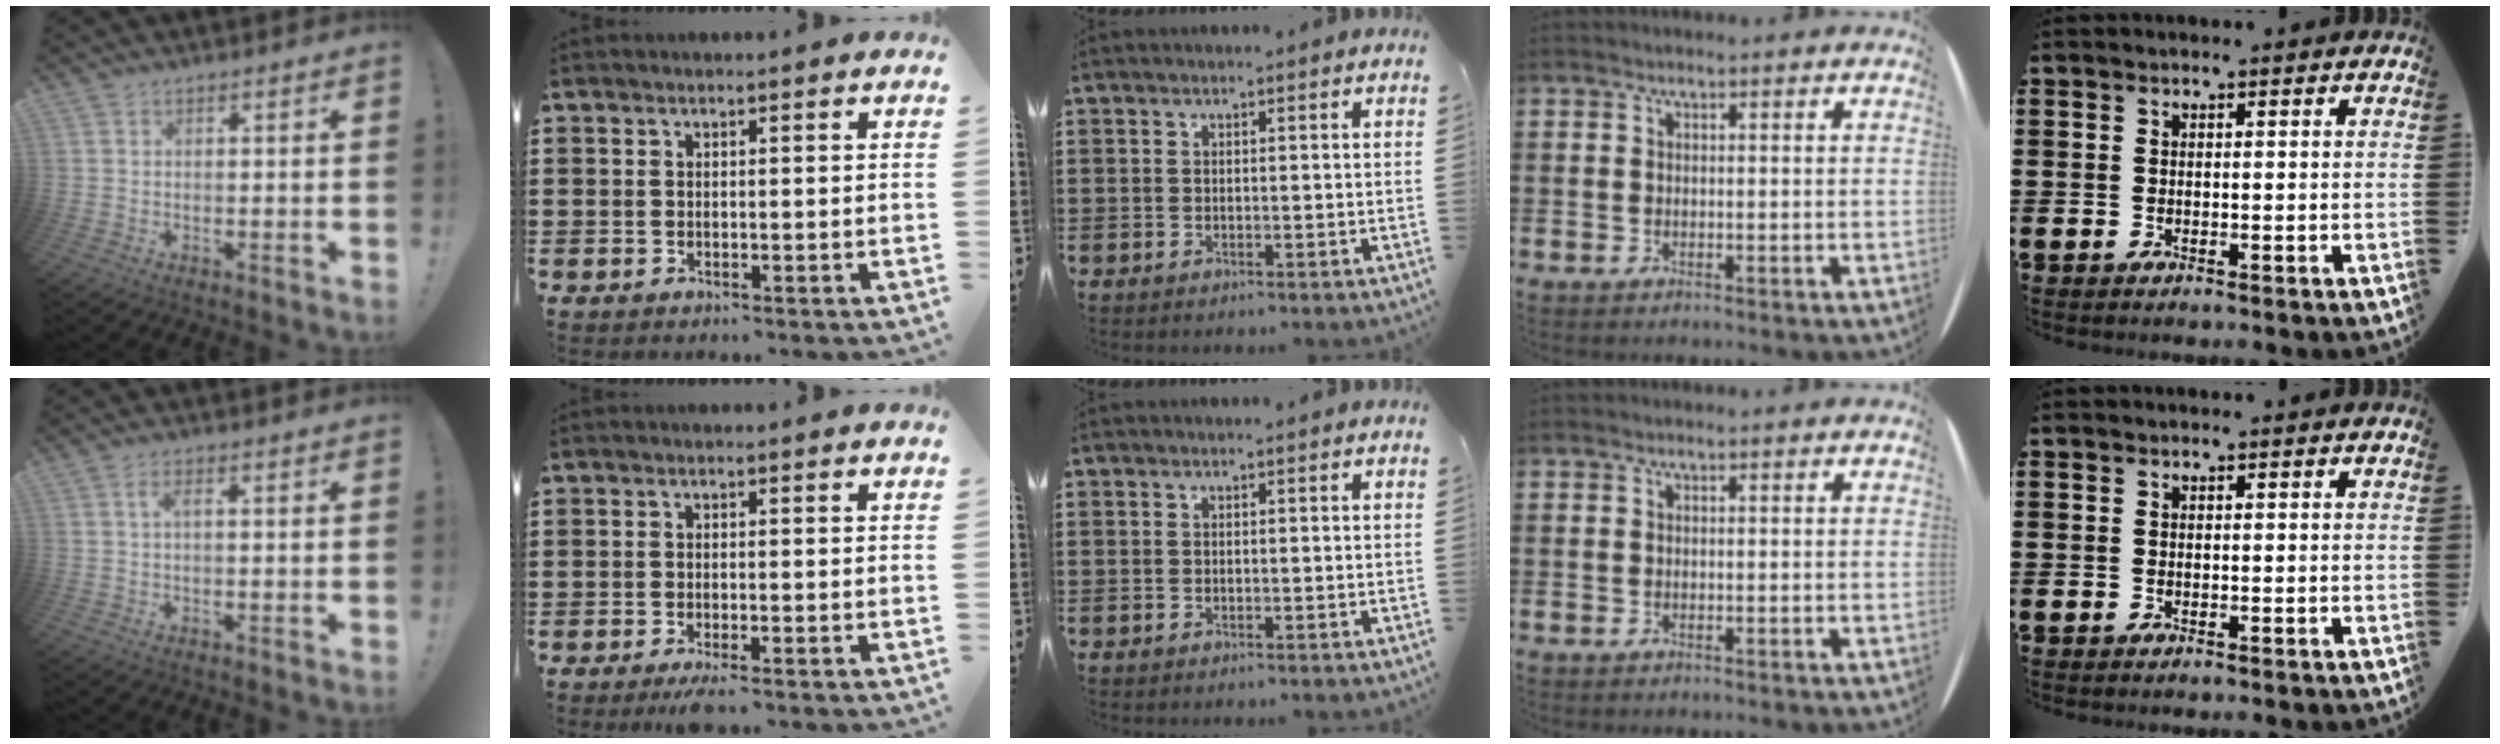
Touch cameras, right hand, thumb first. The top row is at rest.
{"thumb": {"total": 2.5, "force": [0.3, 0.6, 2.4], "torque": [-0.048, 0.008, 0.002]}, "index": {"total": 1.6, "force": [-1.2, 0.0, 1.0], "torque": [-0.022, -0.003, -0.024]}}